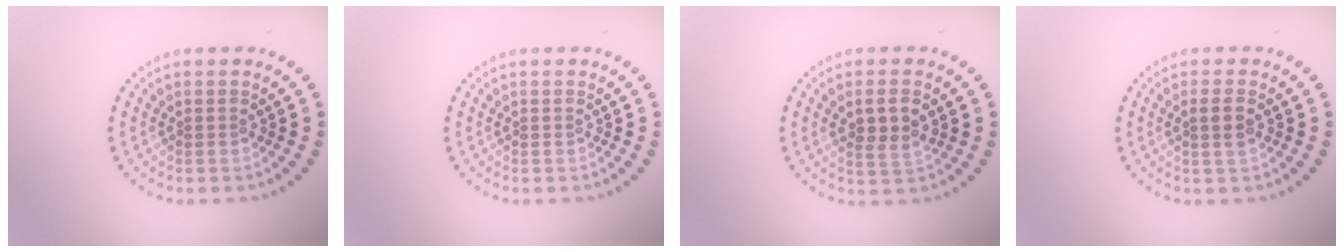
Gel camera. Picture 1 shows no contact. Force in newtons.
{"total": 0.0}
{"total": 2.8, "press": 2.7, "slide": 0.7}
{"total": 1.7, "press": 1.6, "slide": 0.6}